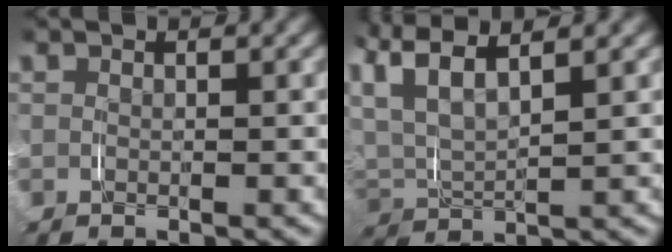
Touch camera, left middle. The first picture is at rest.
{"total": 7.4, "force": [3.0, 4.6, 4.9], "torque": [-0.140, -0.007, 0.052]}